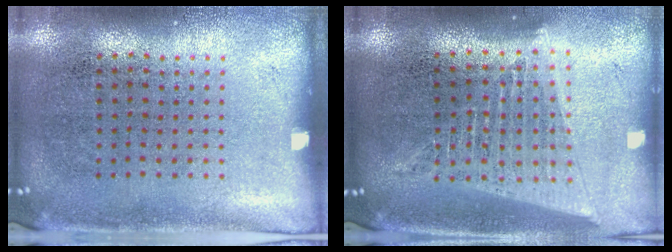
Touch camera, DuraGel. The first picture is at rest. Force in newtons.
{"total": 1.8, "press": 1.6, "slide": 0.9}